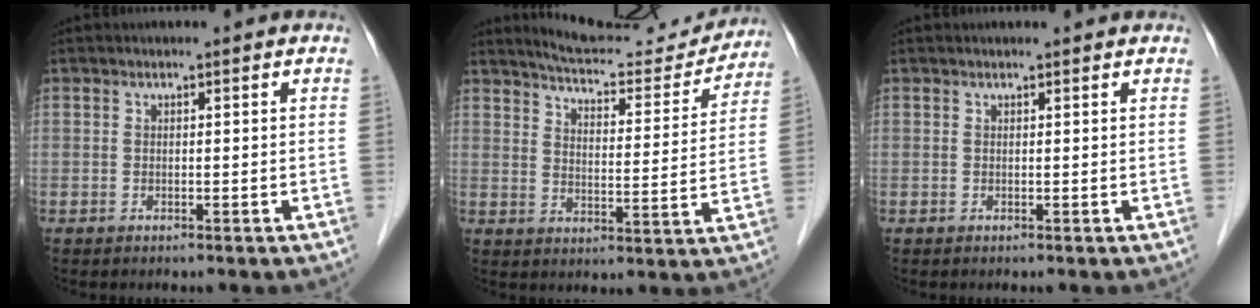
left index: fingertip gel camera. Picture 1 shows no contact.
{"total": 13.9, "force": [13.4, 2.2, 2.8], "torque": [-0.035, -0.021, 0.174]}
{"total": 1.0, "force": [0.9, 0.2, 0.2], "torque": [-0.011, 0.005, 0.007]}